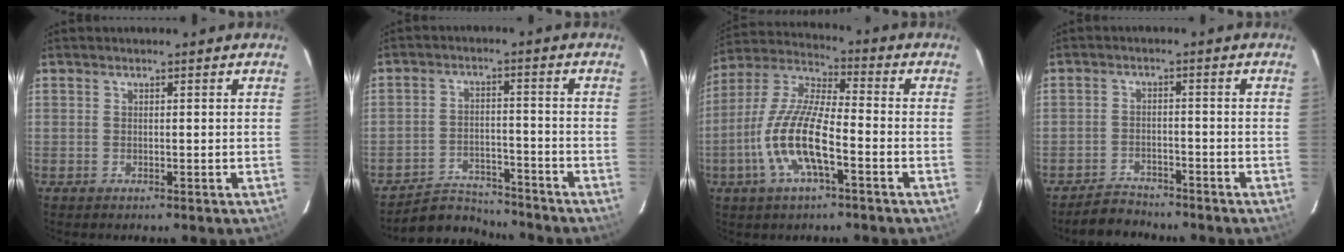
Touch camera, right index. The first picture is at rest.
{"total": 8.7, "force": [-8.2, 2.8, 0.3], "torque": [-0.033, 0.016, -0.128]}
{"total": 13.9, "force": [-5.2, 3.7, 12.3], "torque": [-0.259, -0.006, -0.104]}
{"total": 5.0, "force": [-4.5, 2.2, 0.4], "torque": [-0.026, 0.012, -0.072]}